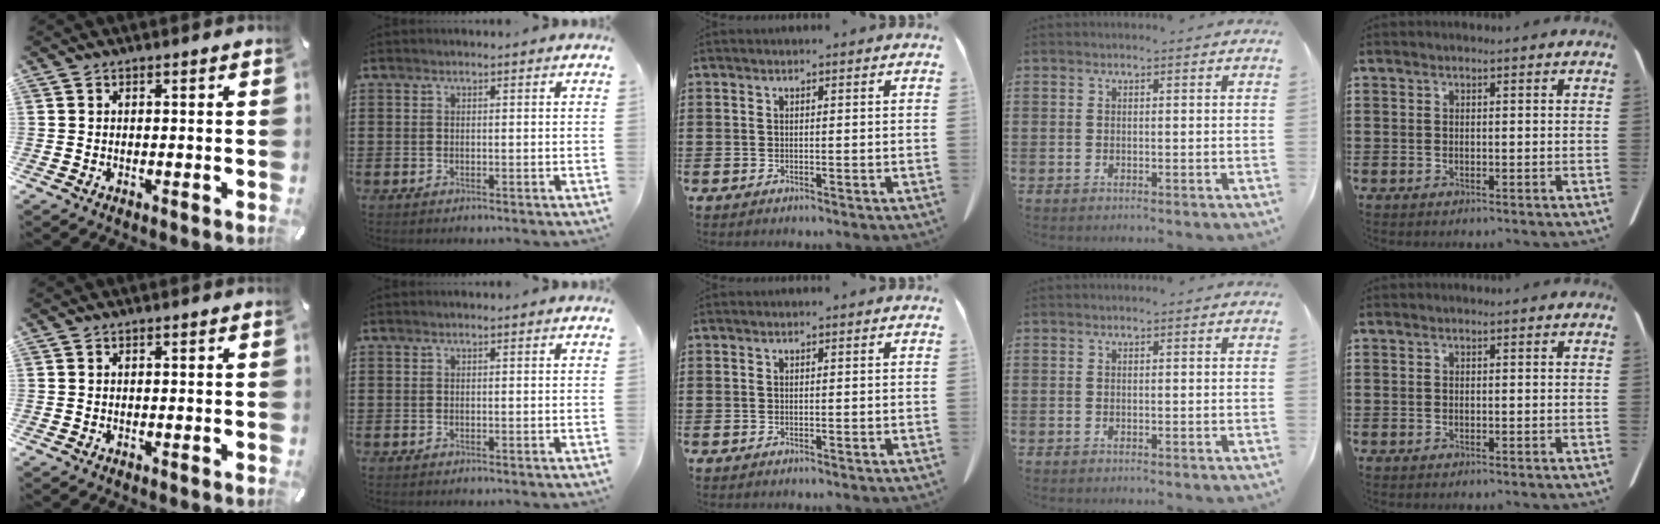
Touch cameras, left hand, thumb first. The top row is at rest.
{}